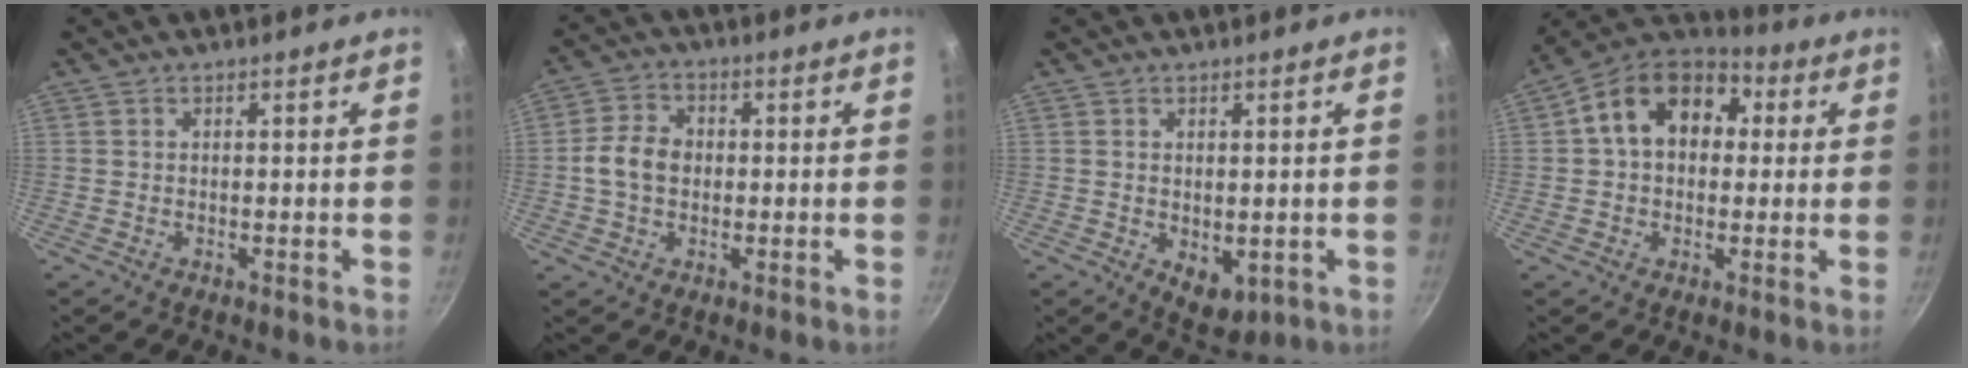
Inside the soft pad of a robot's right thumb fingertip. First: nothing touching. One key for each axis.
{"total": 6.9, "fx": -0.2, "fy": 5.4, "fz": 4.4, "tx": -0.067, "ty": 0.017, "tz": -0.014}
{"total": 5.5, "fx": -0.6, "fy": 3.6, "fz": 4.2, "tx": -0.045, "ty": -0.013, "tz": 0.001}
{"total": 15.1, "fx": 2.9, "fy": 11.0, "fz": 10.0, "tx": -0.131, "ty": 0.033, "tz": 0.026}